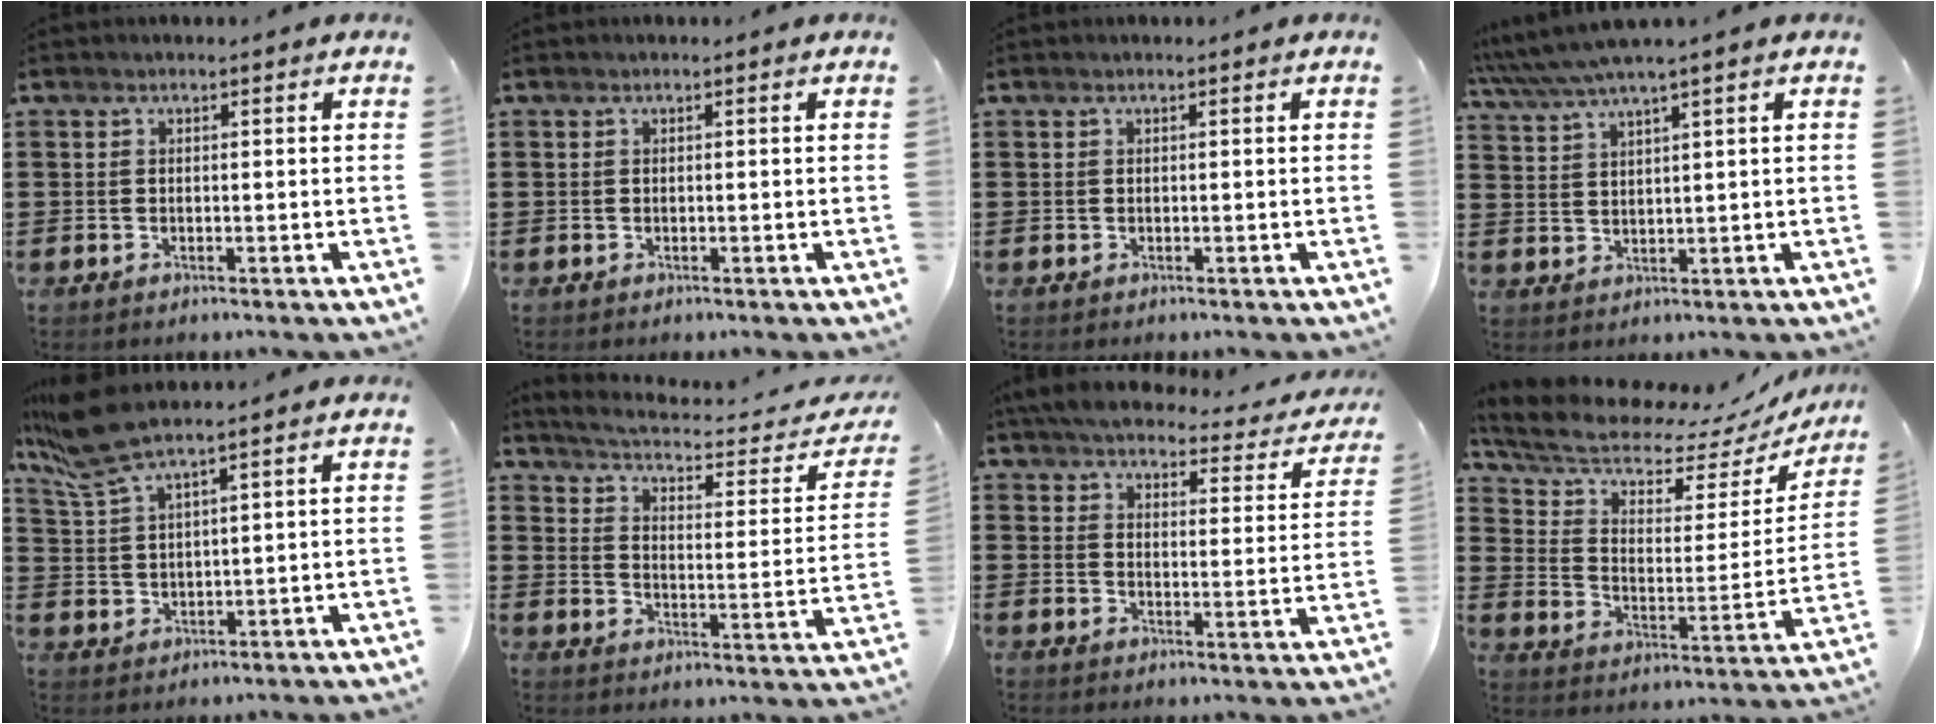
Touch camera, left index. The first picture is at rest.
{"total": 0.0}
{"total": 0.0}
{"total": 3.9, "force": [3.1, -0.2, 2.4], "torque": [-0.064, -0.010, 0.049]}
{"total": 7.3, "force": [5.8, 0.8, 4.5], "torque": [-0.112, -0.012, 0.104]}
{"total": 3.8, "force": [3.2, 0.4, 2.0], "torque": [-0.060, -0.029, 0.046]}
{"total": 5.2, "force": [4.9, 0.6, 1.6], "torque": [-0.057, -0.031, 0.083]}
{"total": 8.5, "force": [7.2, 3.0, 3.5], "torque": [-0.096, -0.052, 0.119]}